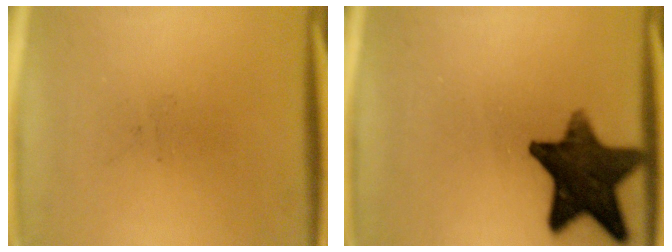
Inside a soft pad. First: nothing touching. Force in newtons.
{"total": 14.0}